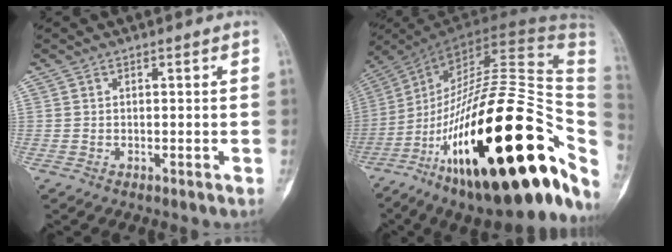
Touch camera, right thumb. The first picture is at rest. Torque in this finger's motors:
{"motor_torque": [3.82, 1.20, 2.58, -0.19, 1.05]}